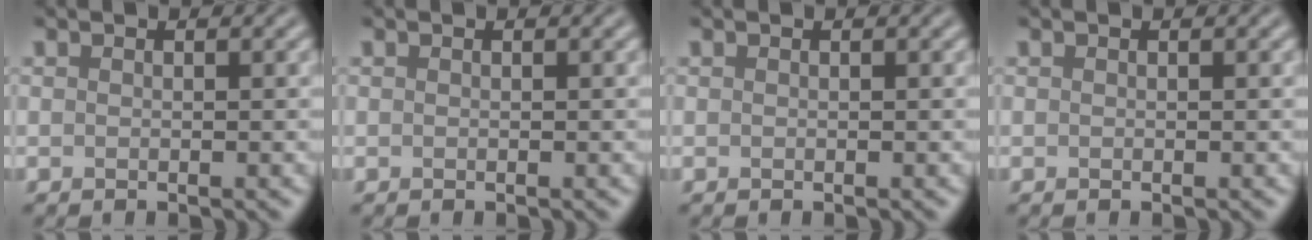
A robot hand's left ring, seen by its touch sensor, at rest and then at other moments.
{"total": 0.0}
{"total": 0.0}
{"total": 0.0}